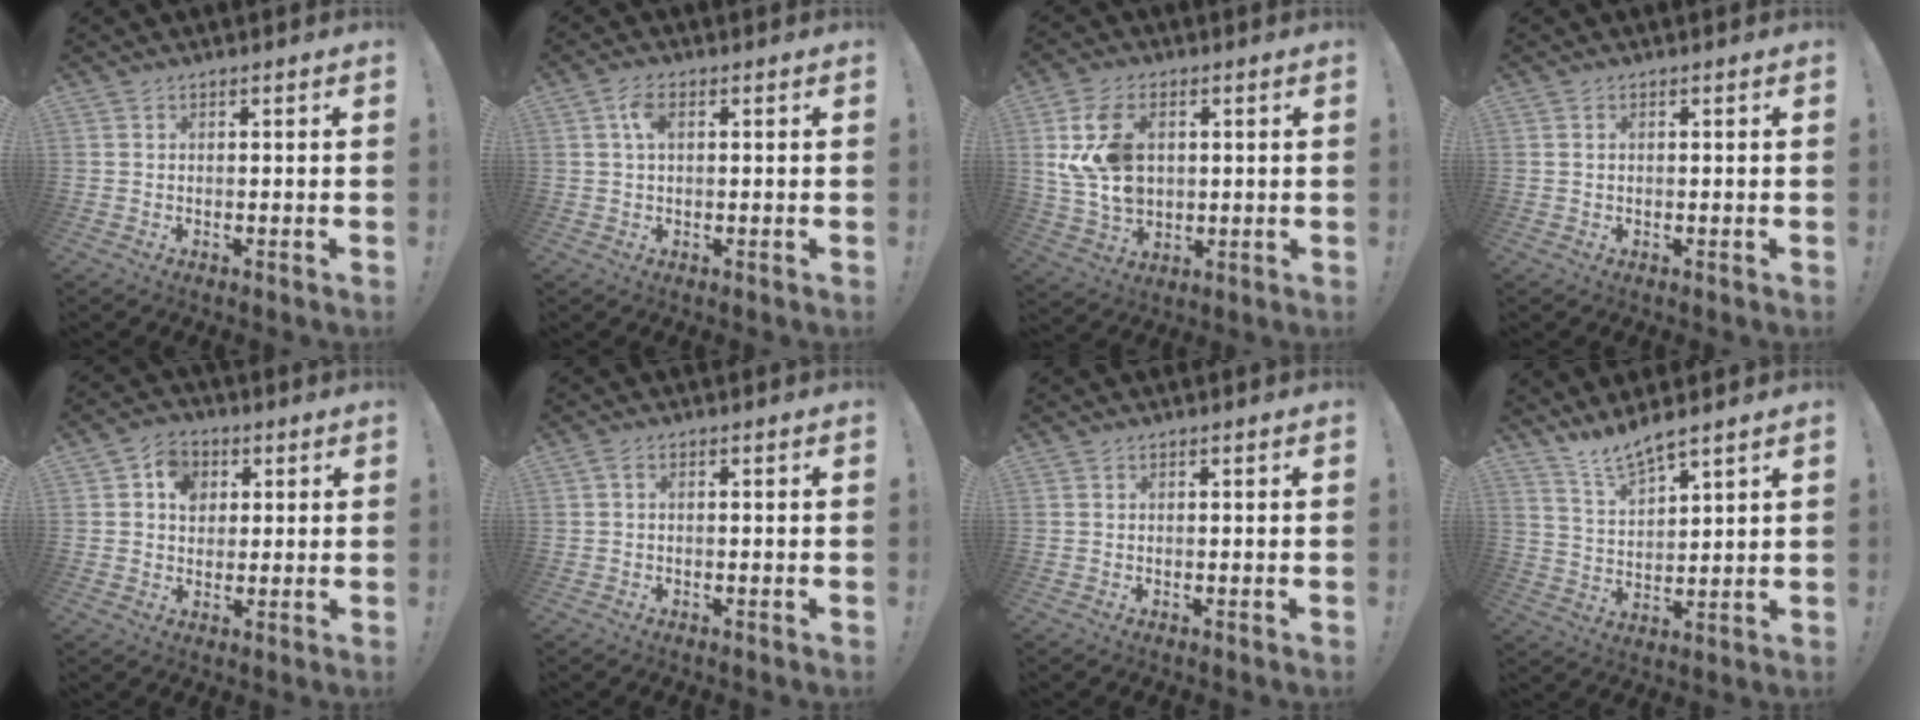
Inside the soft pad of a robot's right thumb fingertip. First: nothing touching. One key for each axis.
{"total": 4.3, "fx": 1.1, "fy": 2.3, "fz": 3.5, "tx": -0.058, "ty": 0.003, "tz": 0.015}
{"total": 14.4, "fx": 3.0, "fy": 10.0, "fz": 9.8, "tx": -0.190, "ty": 0.000, "tz": 0.059}
{"total": 0.6, "fx": 0.4, "fy": 0.4, "fz": 0.4, "tx": -0.013, "ty": 0.004, "tz": 0.008}
{"total": 7.3, "fx": 1.9, "fy": 6.2, "fz": 3.3, "tx": -0.040, "ty": -0.002, "tz": 0.034}
{"total": 0.9, "fx": 0.0, "fy": 0.4, "fz": 0.8, "tx": -0.014, "ty": 0.003, "tz": -0.001}
{"total": 0.0}
{"total": 7.6, "fx": 6.9, "fy": 0.8, "fz": 3.0, "tx": -0.066, "ty": -0.042, "tz": 0.127}